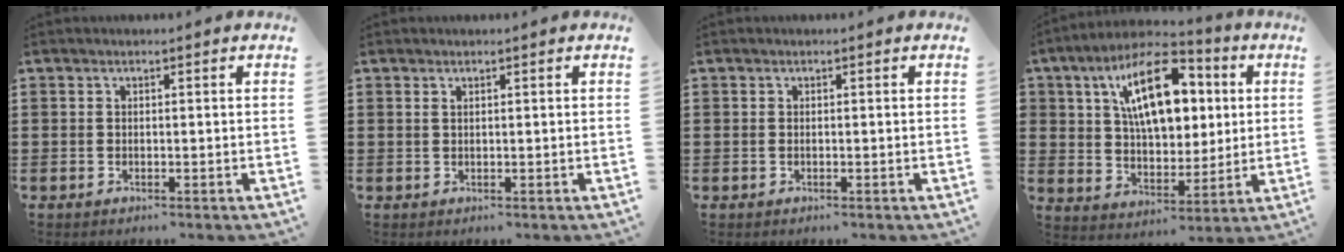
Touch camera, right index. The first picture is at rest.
{"total": 0.6, "force": [0.4, 0.2, 0.4], "torque": [-0.009, 0.002, 0.007]}
{"total": 0.0}
{"total": 15.1, "force": [5.1, 8.2, 11.6], "torque": [-0.203, 0.012, 0.086]}